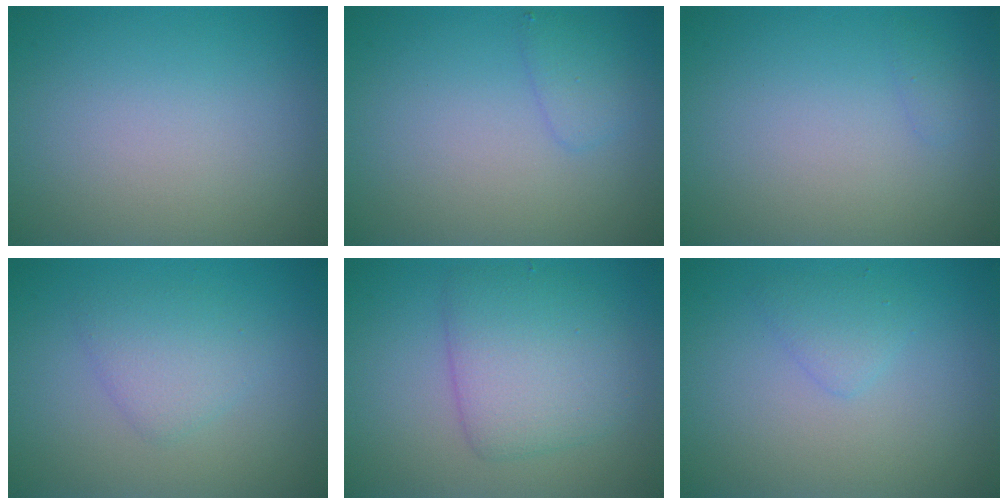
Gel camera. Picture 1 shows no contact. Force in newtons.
{"total": 1.4, "press": 1.4, "slide": 0.1}
{"total": 0.6, "press": 0.6, "slide": 0.0}
{"total": 2.4, "press": 2.4, "slide": 0.1}
{"total": 4.8, "press": 4.8, "slide": 0.1}
{"total": 1.4, "press": 1.4, "slide": 0.1}